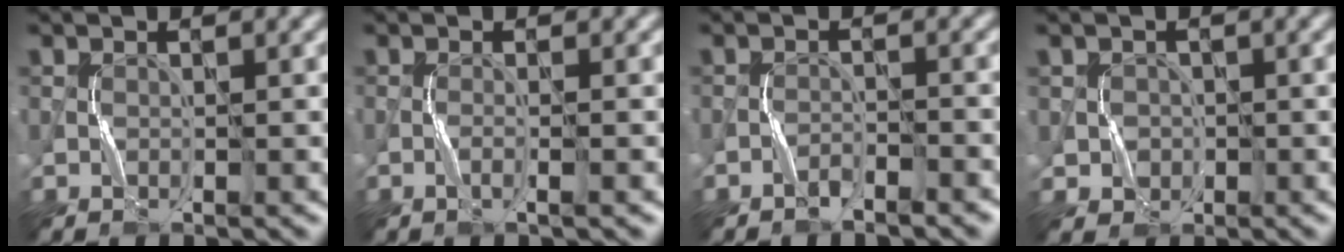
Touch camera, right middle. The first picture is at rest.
{"total": 0.8, "force": [-0.4, -0.3, 0.7], "torque": [-0.017, 0.001, -0.008]}
{"total": 1.4, "force": [-1.4, 0.0, 0.4], "torque": [-0.008, 0.007, -0.024]}
{"total": 1.7, "force": [0.1, 1.7, 0.0], "torque": [0.005, -0.003, 0.006]}